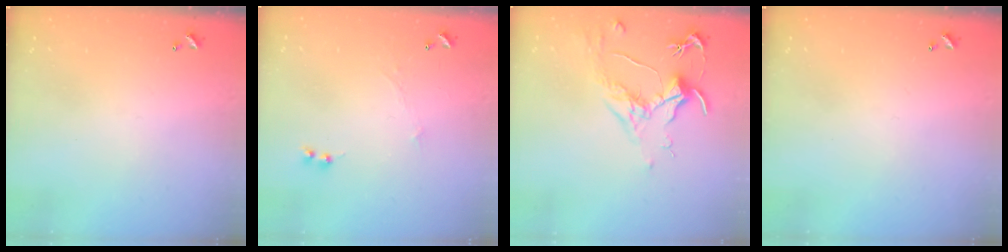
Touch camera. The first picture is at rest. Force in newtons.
{"total": 0.0}
{"total": 1.8, "press": 1.5, "slide": 0.9}
{"total": 0.0}